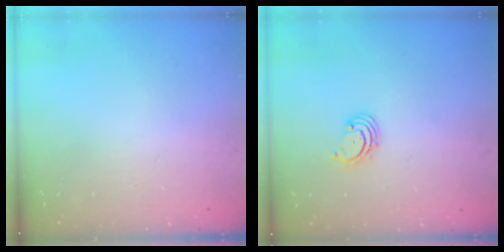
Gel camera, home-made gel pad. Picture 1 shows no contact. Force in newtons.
{"total": 1.9, "press": 1.8, "slide": 0.2}